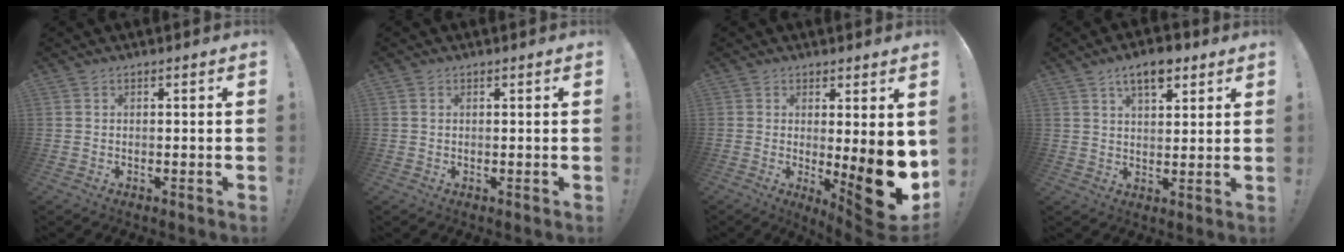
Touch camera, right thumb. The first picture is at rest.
{"total": 0.5, "force": [0.3, 0.4, 0.2], "torque": [-0.006, 0.003, 0.006]}
{"total": 13.4, "force": [-1.5, 3.0, 13.0], "torque": [-0.136, -0.026, -0.014]}
{"total": 7.9, "force": [4.9, 3.7, 5.0], "torque": [-0.069, -0.018, 0.086]}